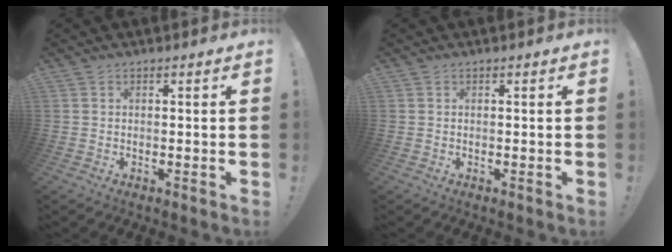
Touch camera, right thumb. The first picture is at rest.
{"total": 0.0}